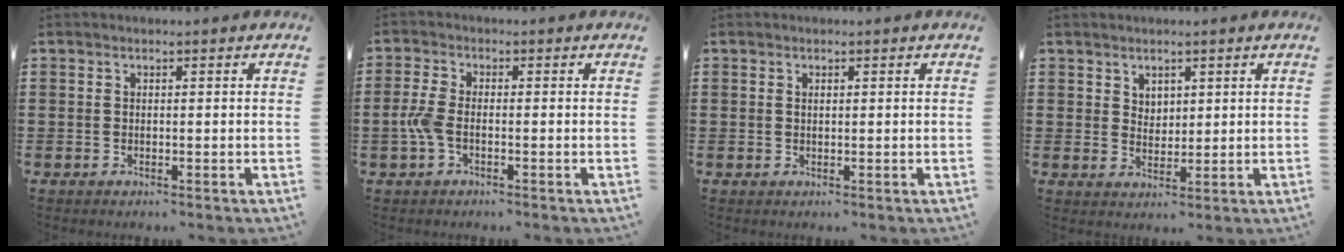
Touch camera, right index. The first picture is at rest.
{"total": 3.6, "force": [-1.0, 1.5, 3.0], "torque": [-0.081, -0.006, -0.025]}
{"total": 0.5, "force": [0.2, 0.3, 0.4], "torque": [-0.010, 0.001, 0.004]}
{"total": 2.8, "force": [1.9, 1.9, 0.3], "torque": [-0.013, 0.008, 0.037]}